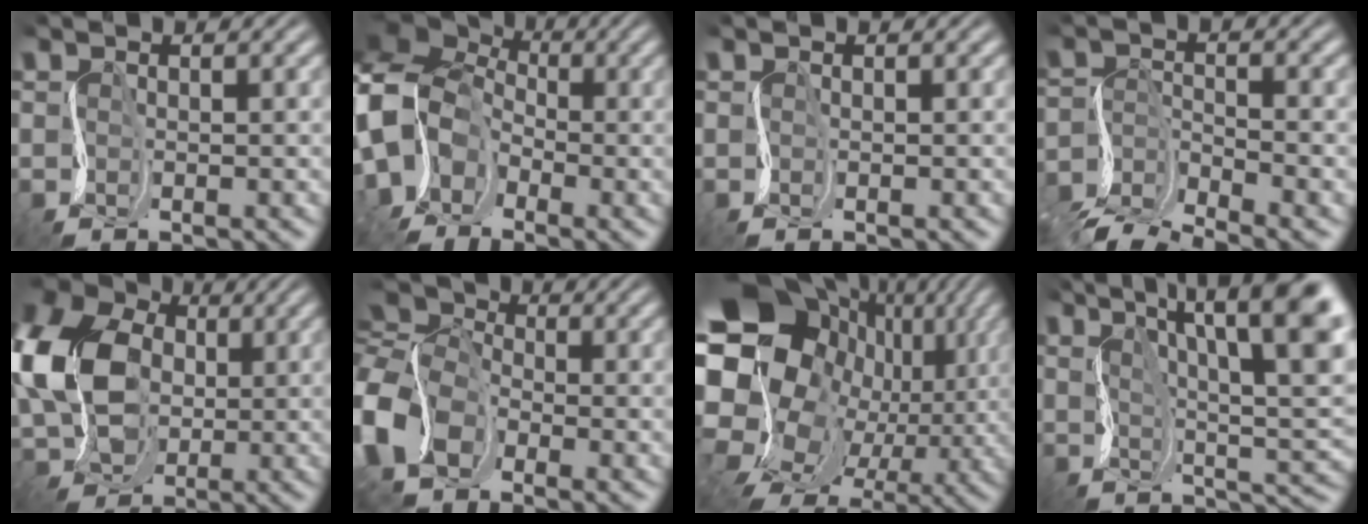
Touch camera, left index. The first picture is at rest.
{"total": 11.2, "force": [-1.3, 9.0, 6.6], "torque": [-0.128, 0.003, -0.042]}
{"total": 0.0}
{"total": 6.7, "force": [-5.5, 2.0, 3.3], "torque": [-0.060, -0.009, -0.106]}
{"total": 12.3, "force": [1.9, 9.4, 7.6], "torque": [-0.183, 0.005, 0.039]}
{"total": 11.6, "force": [-2.3, 8.5, 7.6], "torque": [-0.175, -0.002, -0.039]}
{"total": 21.8, "force": [4.3, 18.6, 10.6], "torque": [-0.227, 0.024, 0.050]}
{"total": 14.2, "force": [6.3, 4.1, 12.0], "torque": [-0.168, 0.015, 0.099]}